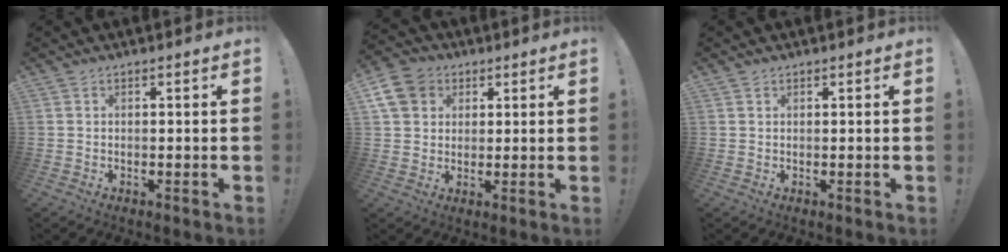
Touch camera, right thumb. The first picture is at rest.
{"total": 9.7, "force": [3.7, 8.0, 3.9], "torque": [-0.078, -0.011, 0.078]}
{"total": 0.6, "force": [0.5, 0.3, 0.1], "torque": [0.001, -0.002, 0.009]}